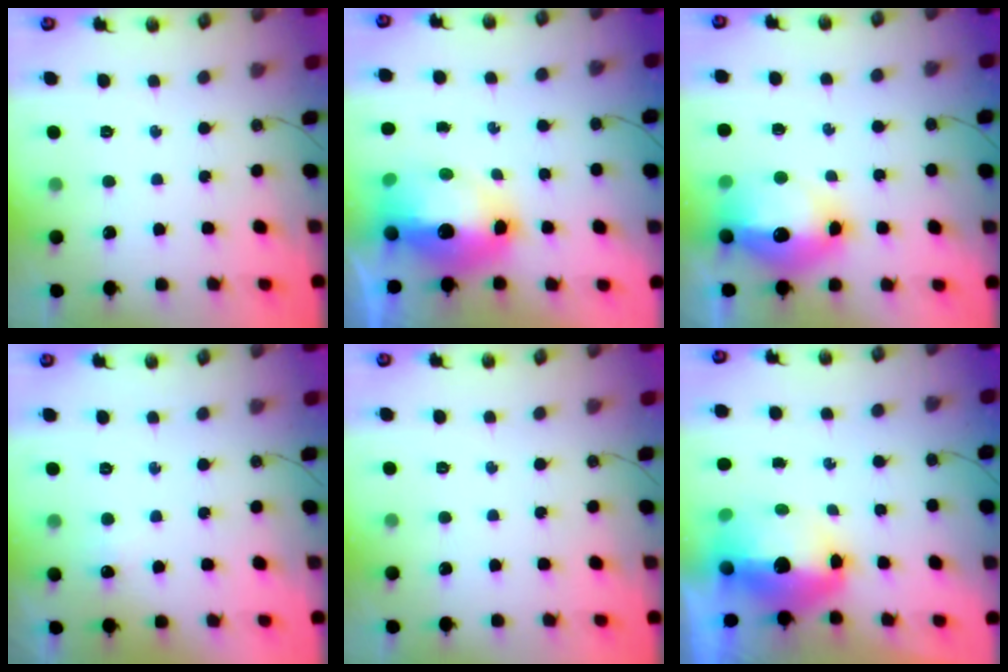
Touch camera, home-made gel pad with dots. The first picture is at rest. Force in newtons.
{"total": 15.0, "press": 14.9, "slide": 1.3}
{"total": 16.4, "press": 16.3, "slide": 1.9}
{"total": 4.3, "press": 4.2, "slide": 0.7}
{"total": 0.0}
{"total": 13.0, "press": 12.9, "slide": 1.3}